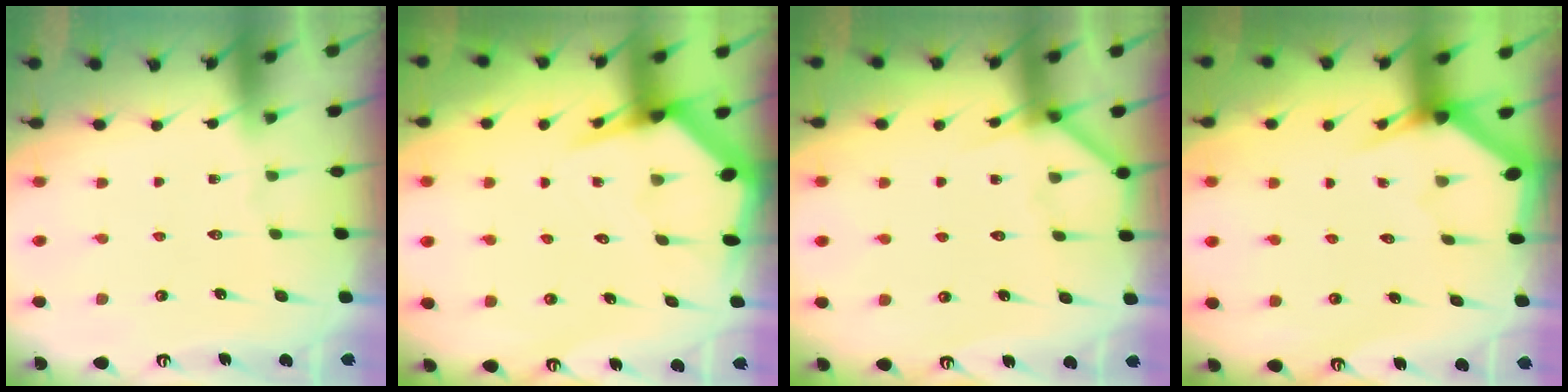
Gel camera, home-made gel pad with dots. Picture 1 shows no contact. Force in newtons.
{"total": 4.4, "press": 4.3, "slide": 0.5}
{"total": 5.3, "press": 5.3, "slide": 0.5}
{"total": 3.2, "press": 3.2, "slide": 0.2}